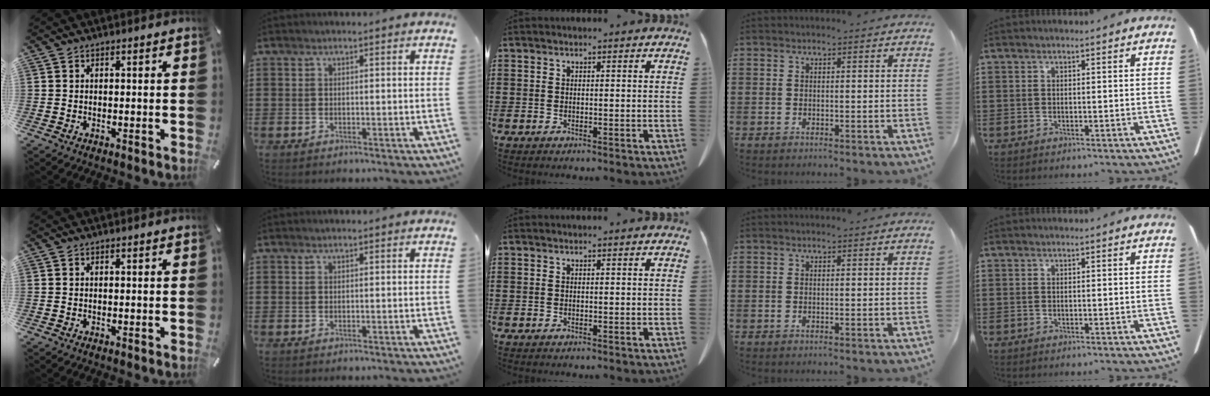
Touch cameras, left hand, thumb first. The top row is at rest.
{}